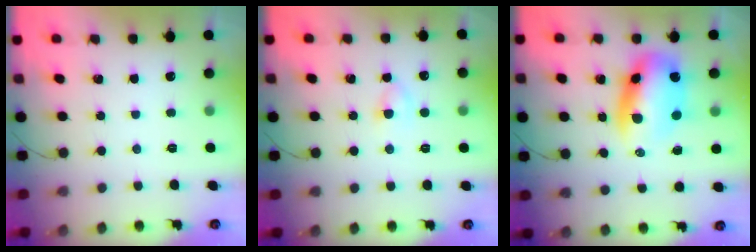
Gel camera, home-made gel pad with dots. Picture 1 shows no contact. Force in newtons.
{"total": 3.2, "press": 2.8, "slide": 1.4}
{"total": 11.1, "press": 10.7, "slide": 3.0}